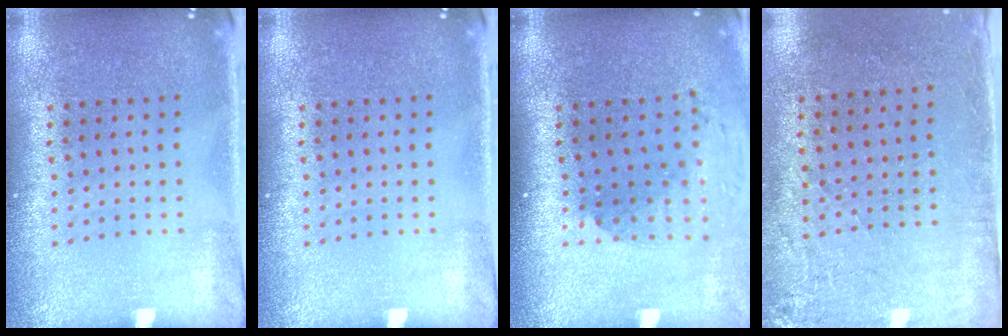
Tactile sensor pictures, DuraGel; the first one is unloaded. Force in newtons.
{"total": 0.0}
{"total": 1.7, "press": 1.3, "slide": 1.1}
{"total": 2.8, "press": 2.2, "slide": 1.6}